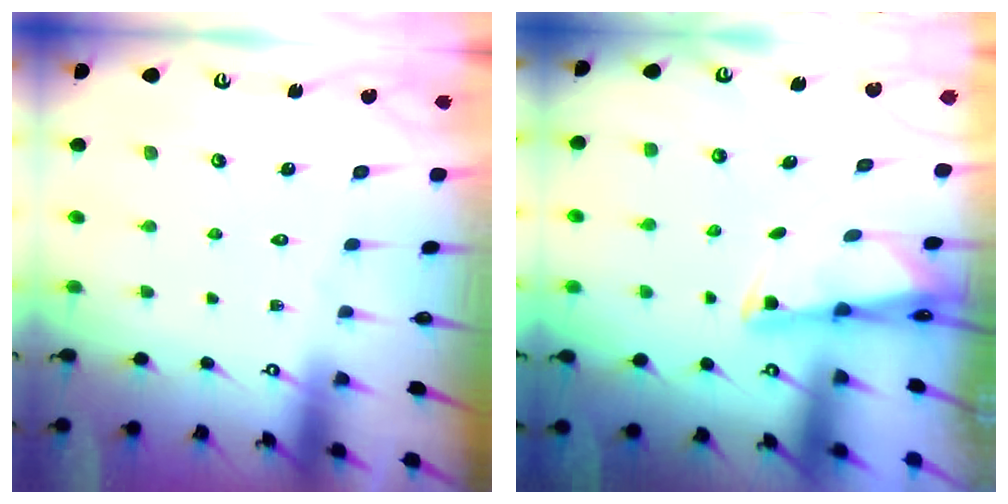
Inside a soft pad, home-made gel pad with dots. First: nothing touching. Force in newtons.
{"total": 2.1, "press": 2.0, "slide": 0.4}